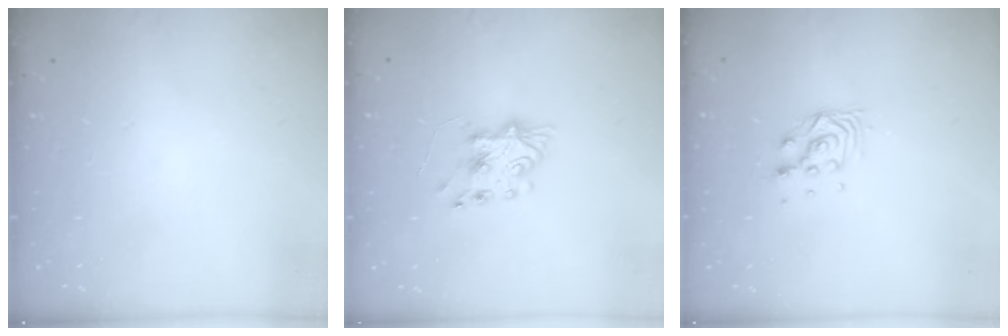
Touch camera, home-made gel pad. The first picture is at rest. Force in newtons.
{"total": 7.9, "press": 7.8, "slide": 1.0}
{"total": 7.4, "press": 7.3, "slide": 0.6}